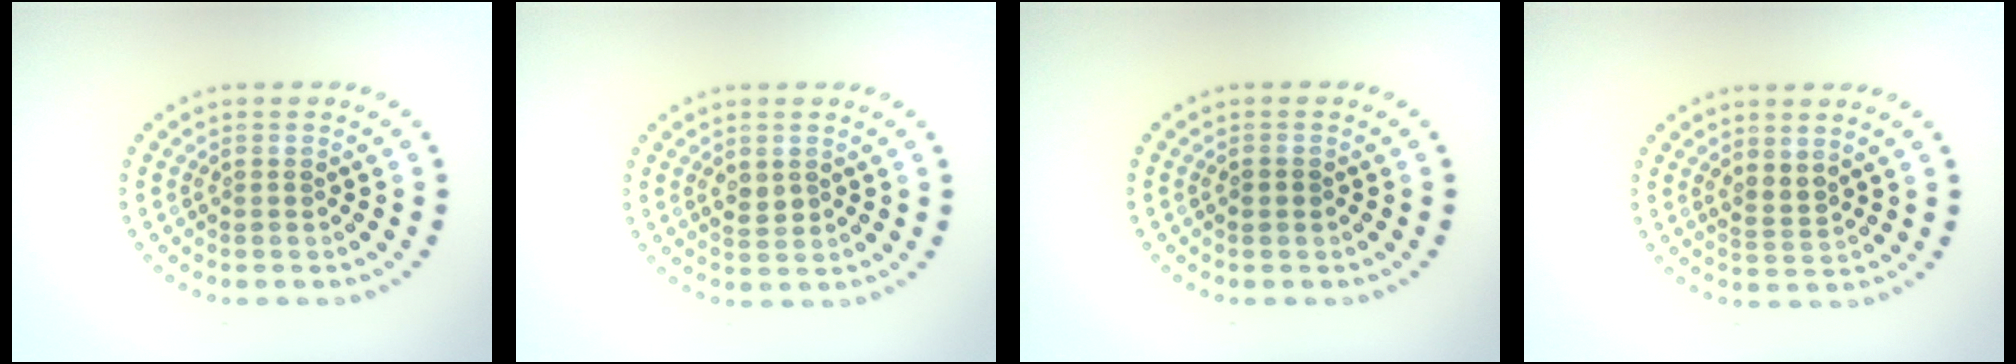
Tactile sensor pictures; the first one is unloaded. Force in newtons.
{"total": 1.4, "press": 1.4, "slide": 0.2}
{"total": 1.0, "press": 1.0, "slide": 0.0}
{"total": 1.7, "press": 1.3, "slide": 1.1}